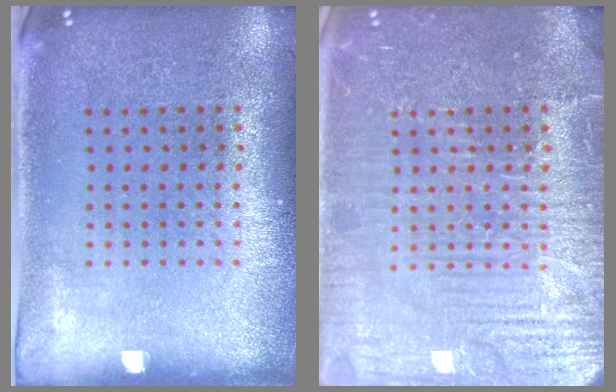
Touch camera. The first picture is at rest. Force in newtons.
{"total": 6.7, "press": 6.7, "slide": 0.9}